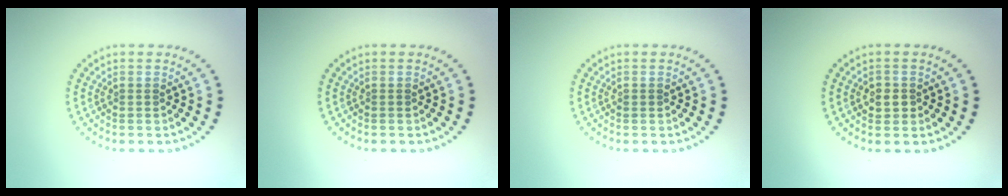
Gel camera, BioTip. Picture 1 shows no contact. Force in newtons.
{"total": 0.0}
{"total": 0.5, "press": 0.4, "slide": 0.3}
{"total": 1.4, "press": 1.4, "slide": 0.4}